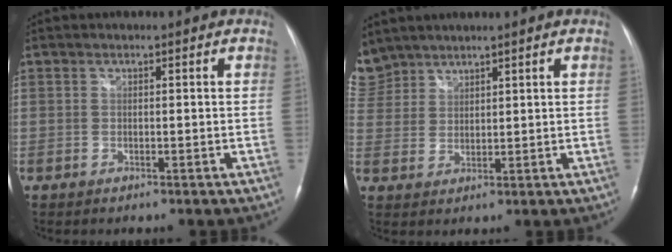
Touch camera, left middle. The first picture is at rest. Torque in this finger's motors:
{"motor_torque": [0.15, -0.14, 0.01, -0.04]}